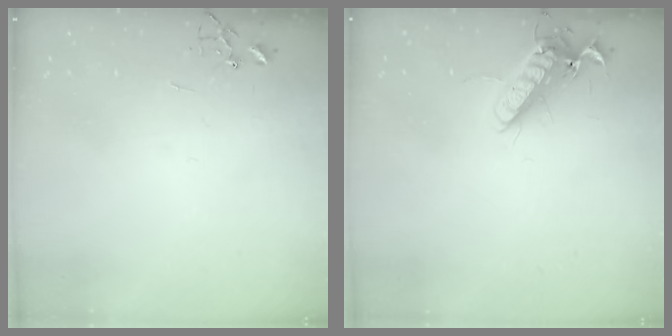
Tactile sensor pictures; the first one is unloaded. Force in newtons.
{"total": 12.8, "press": 12.7, "slide": 1.8}